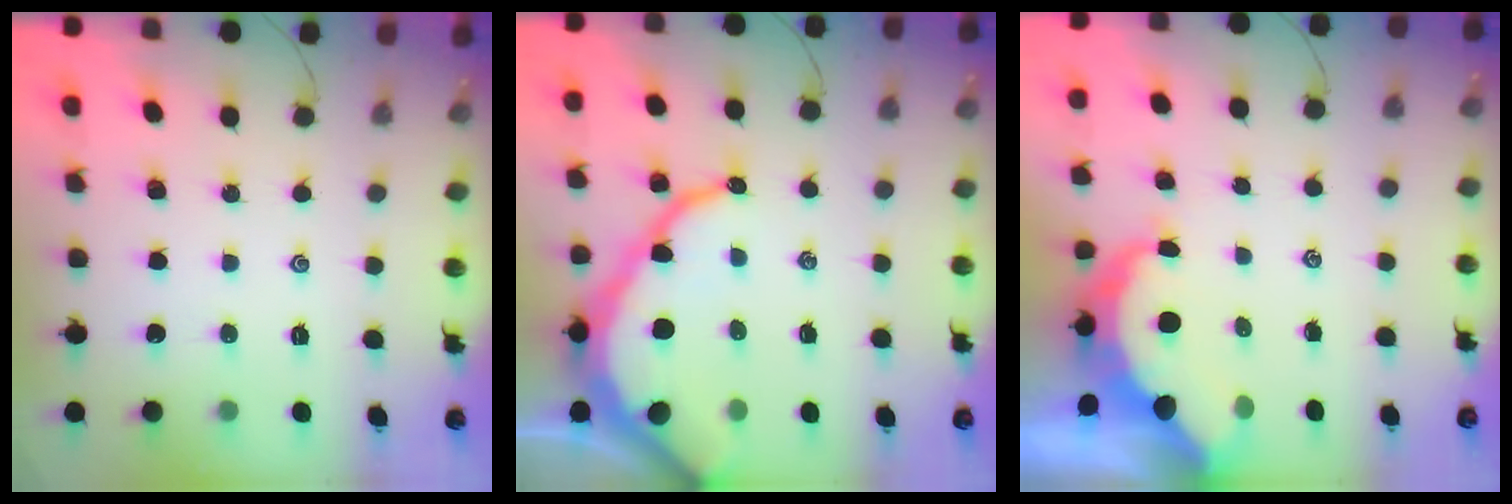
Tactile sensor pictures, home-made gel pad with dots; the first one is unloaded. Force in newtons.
{"total": 14.5, "press": 14.4, "slide": 1.3}
{"total": 9.5, "press": 9.4, "slide": 1.3}